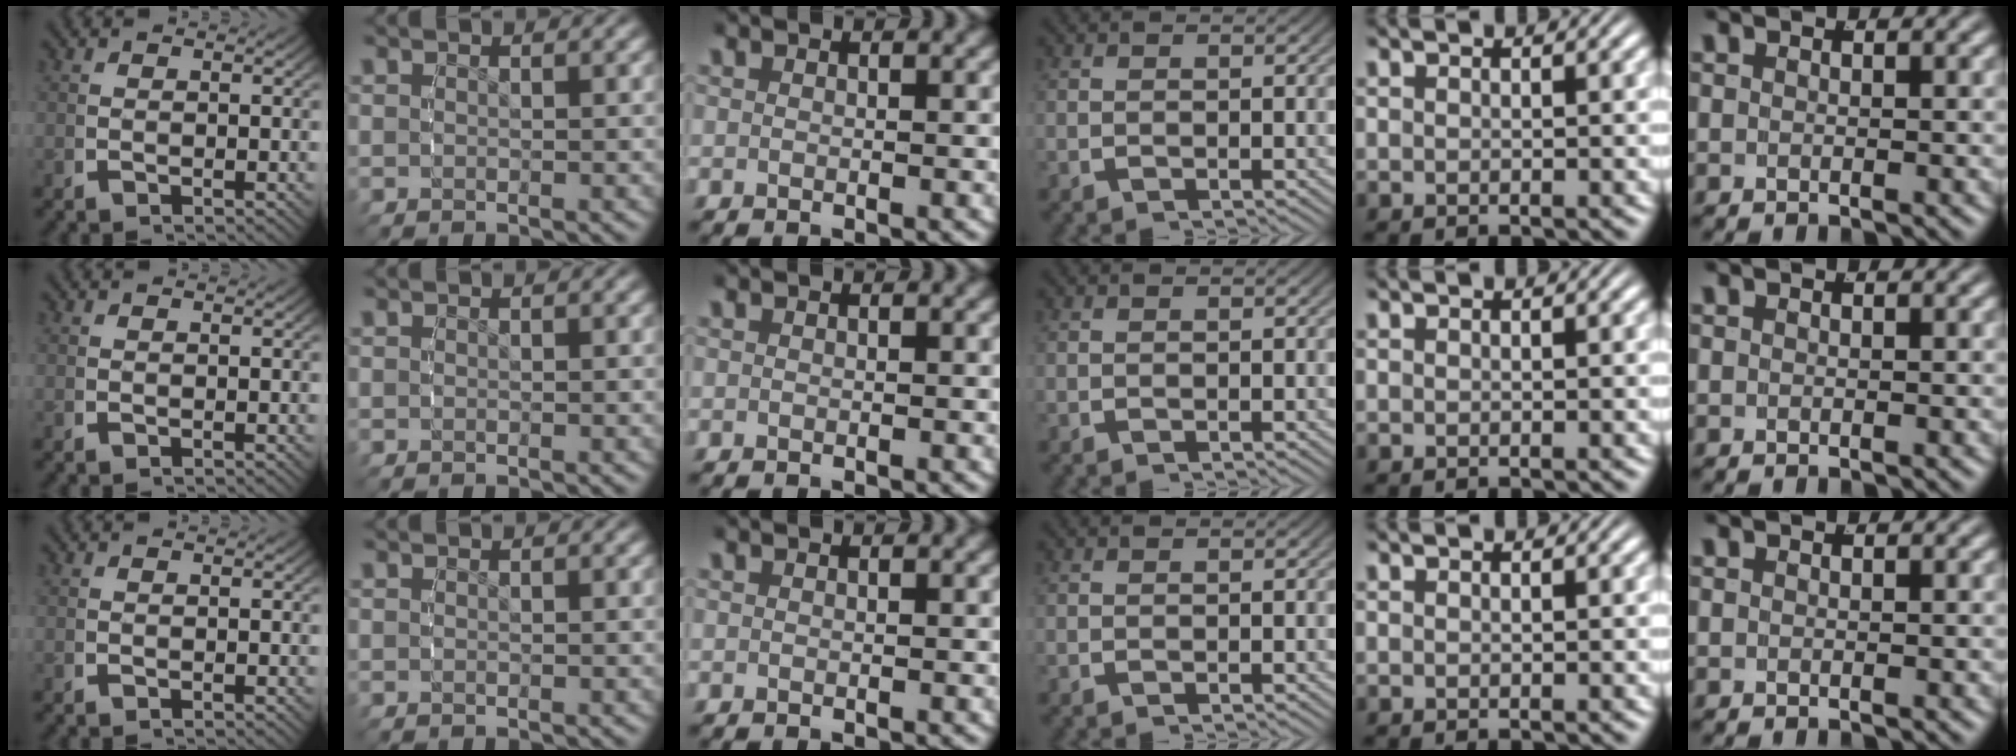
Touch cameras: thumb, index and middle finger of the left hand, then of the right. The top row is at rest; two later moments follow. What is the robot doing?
{"motion": "reach", "object": "backpack"}